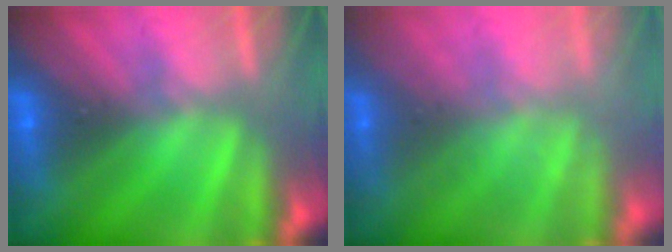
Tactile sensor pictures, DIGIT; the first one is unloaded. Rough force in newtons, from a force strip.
{"total": 2.0}